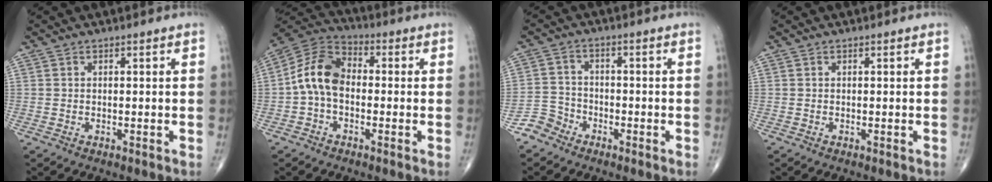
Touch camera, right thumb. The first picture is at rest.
{"total": 9.9, "force": [-0.9, 6.6, 7.4], "torque": [-0.128, 0.031, -0.035]}
{"total": 4.2, "force": [-3.2, 2.7, 0.1], "torque": [0.014, 0.016, -0.073]}
{"total": 0.0}